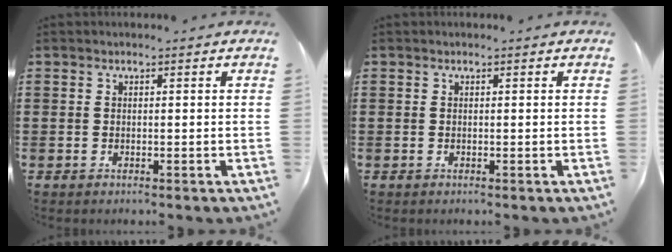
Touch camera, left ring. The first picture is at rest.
{"total": 0.0}